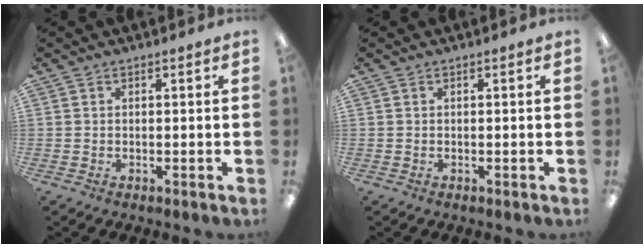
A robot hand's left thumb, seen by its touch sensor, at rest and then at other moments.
{"total": 0.0}